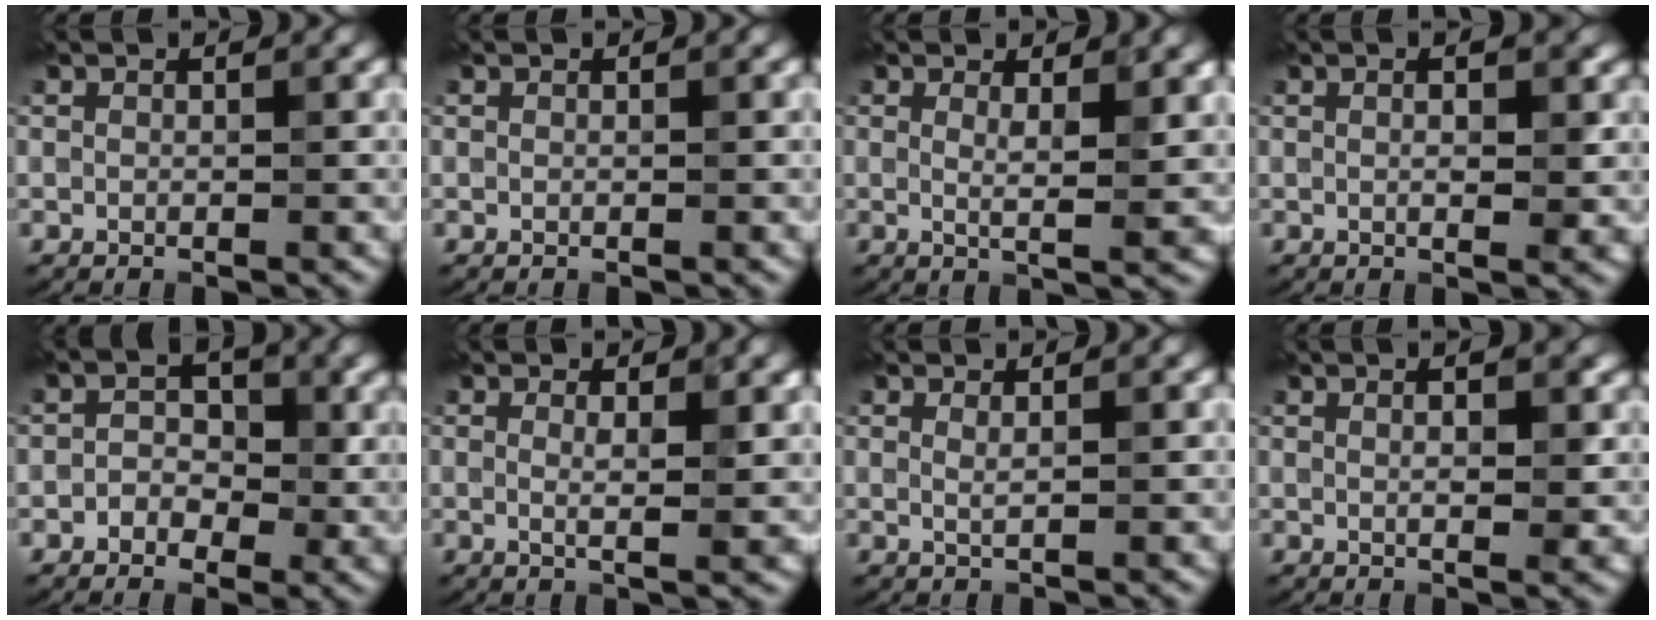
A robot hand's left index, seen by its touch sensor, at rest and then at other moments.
{"total": 0.0}
{"total": 2.9, "force": [1.0, 0.7, 2.6], "torque": [-0.037, -0.009, 0.015]}
{"total": 2.7, "force": [0.5, 0.8, 2.6], "torque": [-0.027, -0.003, 0.002]}
{"total": 2.7, "force": [-0.6, 2.2, 1.5], "torque": [-0.009, -0.002, -0.019]}
{"total": 2.4, "force": [0.6, 0.5, 2.3], "torque": [-0.033, -0.006, 0.008]}
{"total": 1.0, "force": [0.5, 0.4, 0.8], "torque": [-0.009, -0.001, 0.006]}
{"total": 3.3, "force": [1.0, 1.1, 2.9], "torque": [-0.025, 0.003, 0.004]}